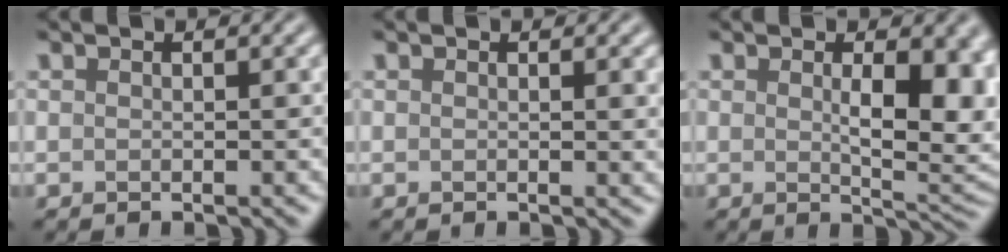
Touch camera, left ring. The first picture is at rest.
{"total": 1.1, "force": [0.2, 0.3, 1.0], "torque": [-0.007, -0.002, 0.000]}
{"total": 7.3, "force": [0.6, 2.7, 6.7], "torque": [-0.089, -0.011, 0.019]}